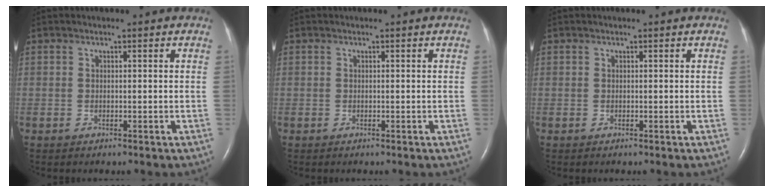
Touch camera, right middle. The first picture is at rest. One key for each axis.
{"total": 0.0}
{"total": 0.0}